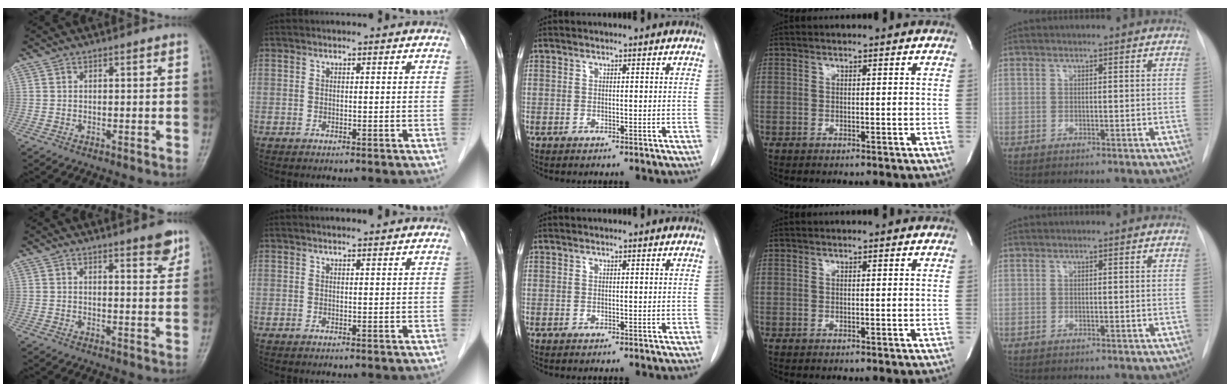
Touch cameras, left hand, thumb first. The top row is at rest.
{"thumb": {"total": 4.6, "force": [3.2, 1.1, 3.1], "torque": [-0.029, -0.021, 0.040]}, "index": {"total": 1.5, "force": [1.4, 0.0, 0.5], "torque": [-0.008, 0.007, 0.021]}}